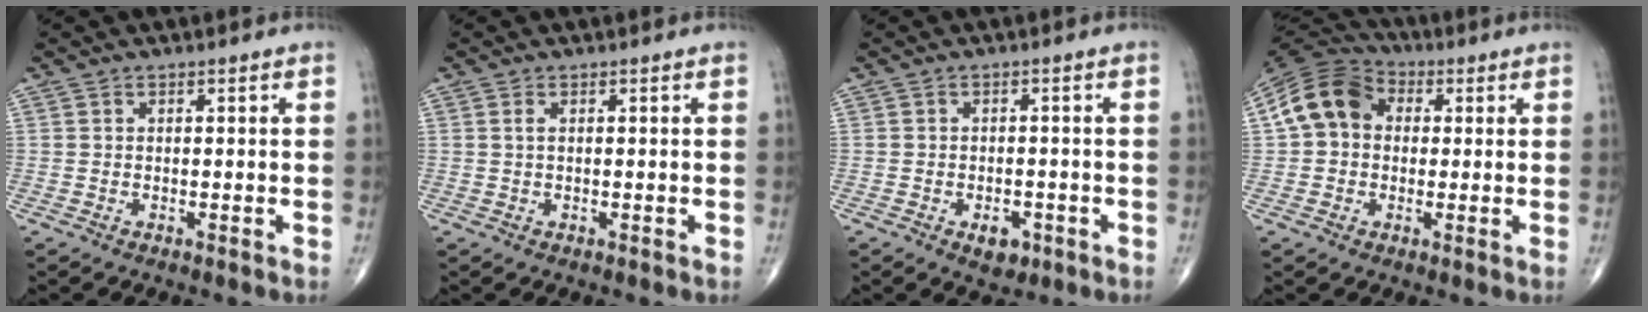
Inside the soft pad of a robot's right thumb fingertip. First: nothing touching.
{"total": 0.9, "force": [0.2, 0.3, 0.8], "torque": [-0.021, 0.006, 0.005]}
{"total": 3.8, "force": [-1.7, 2.4, 2.4], "torque": [-0.022, 0.004, -0.020]}
{"total": 11.5, "force": [1.5, 9.2, 6.8], "torque": [-0.117, 0.028, 0.012]}